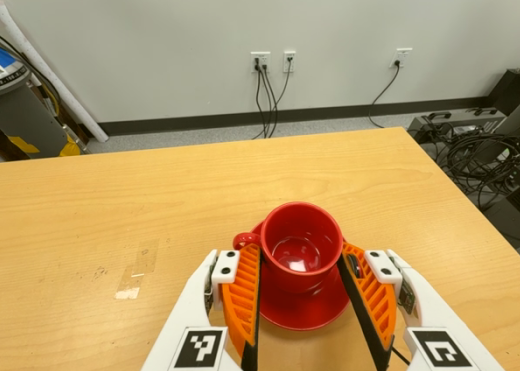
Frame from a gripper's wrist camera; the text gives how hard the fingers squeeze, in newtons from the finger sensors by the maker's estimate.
{"total": 2.0, "left": 1.3, "right": 2.7}